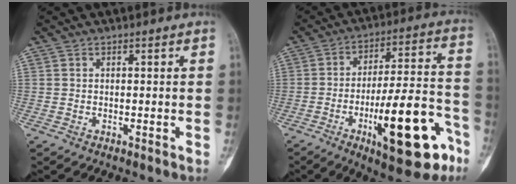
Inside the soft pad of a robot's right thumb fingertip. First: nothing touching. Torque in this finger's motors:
{"motor_torque": [1.83, 0.73, 2.01, -0.76, 0.48]}